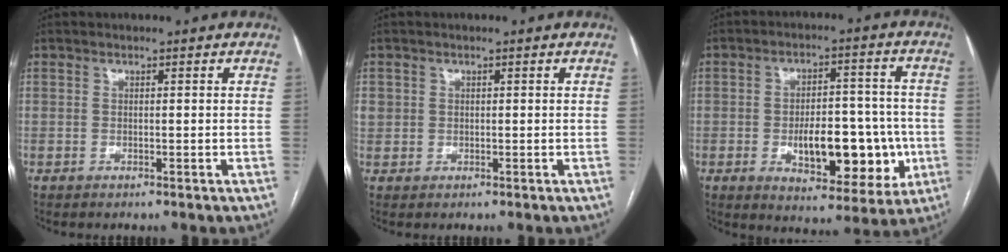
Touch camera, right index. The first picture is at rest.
{"total": 2.6, "force": [0.6, 2.4, 0.7], "torque": [-0.021, 0.014, 0.020]}
{"total": 13.8, "force": [-3.1, 6.3, 11.8], "torque": [-0.162, 0.014, -0.031]}